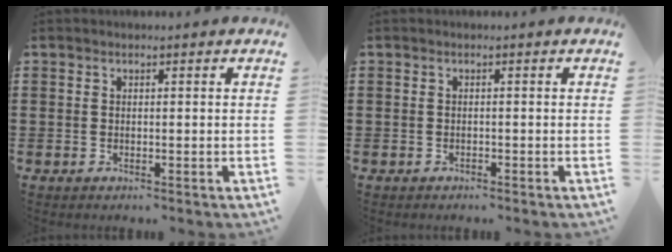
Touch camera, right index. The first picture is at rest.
{"total": 0.6, "force": [-0.5, 0.1, 0.1], "torque": [-0.004, -0.002, -0.011]}